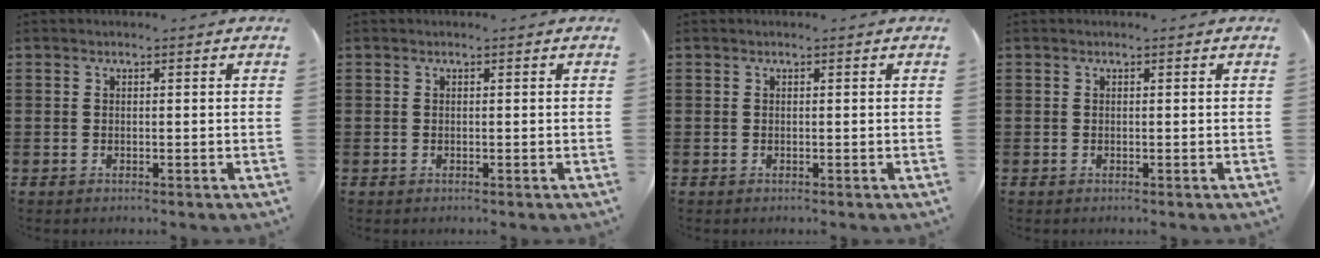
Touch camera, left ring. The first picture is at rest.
{"total": 0.0}
{"total": 0.0}
{"total": 0.0}